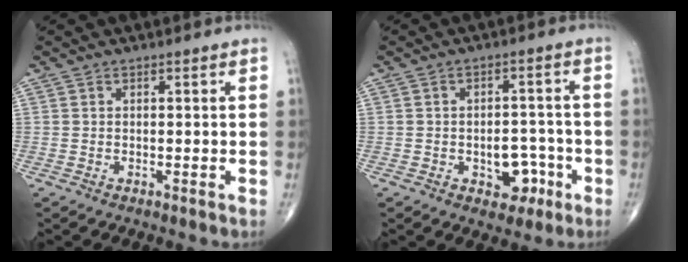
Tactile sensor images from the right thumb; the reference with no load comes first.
{"total": 6.6, "force": [-2.6, 4.4, 4.1], "torque": [-0.022, 0.028, -0.029]}